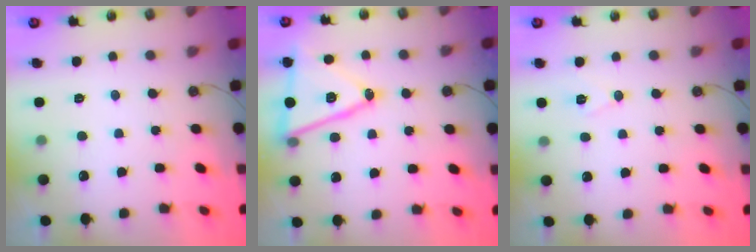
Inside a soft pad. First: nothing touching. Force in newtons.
{"total": 16.5, "press": 16.2, "slide": 3.5}
{"total": 6.7, "press": 5.0, "slide": 4.5}